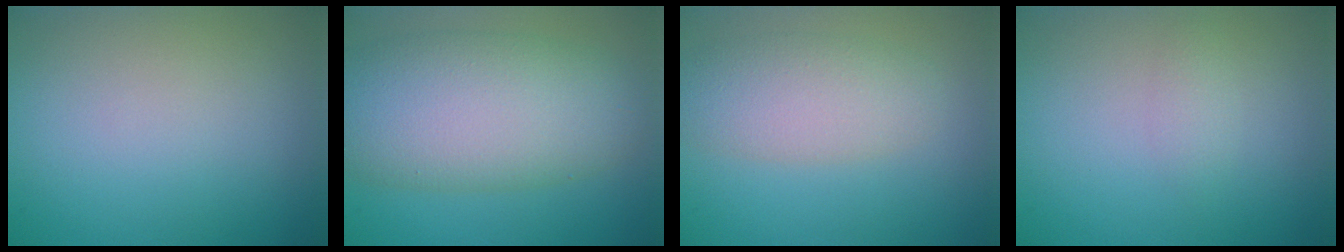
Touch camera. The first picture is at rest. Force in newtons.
{"total": 10.2, "press": 10.2, "slide": 0.4}
{"total": 4.3, "press": 4.3, "slide": 0.5}
{"total": 1.0, "press": 1.0, "slide": 0.0}